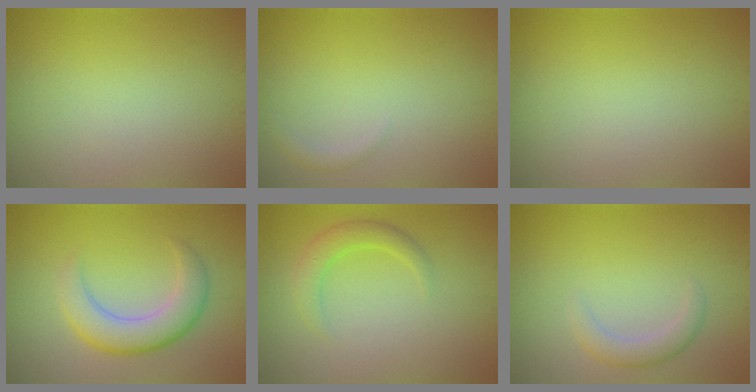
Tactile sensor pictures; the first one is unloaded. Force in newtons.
{"total": 0.8, "press": 0.8, "slide": 0.1}
{"total": 0.0}
{"total": 4.8, "press": 4.7, "slide": 0.4}
{"total": 2.4, "press": 2.4, "slide": 0.2}
{"total": 1.9, "press": 1.9, "slide": 0.2}